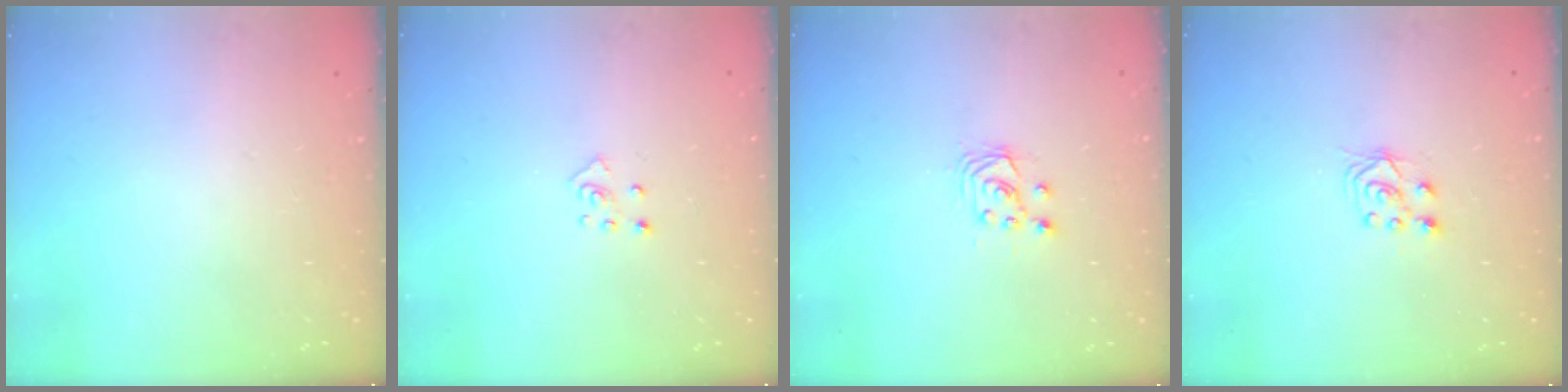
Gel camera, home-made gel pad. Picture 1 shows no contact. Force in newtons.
{"total": 3.4, "press": 3.4, "slide": 0.3}
{"total": 2.9, "press": 2.9, "slide": 0.2}
{"total": 5.5, "press": 5.5, "slide": 0.4}